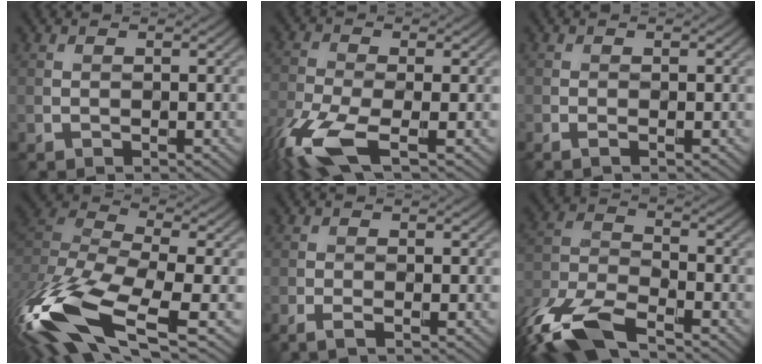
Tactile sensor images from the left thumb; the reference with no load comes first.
{"total": 9.1, "force": [-4.9, 3.1, 7.1], "torque": [-0.170, -0.022, -0.108]}
{"total": 0.8, "force": [-0.2, 0.1, 0.7], "torque": [-0.020, 0.000, -0.008]}
{"total": 17.2, "force": [-7.9, 6.4, 13.9], "torque": [-0.350, -0.024, -0.145]}
{"total": 1.4, "force": [-0.6, 0.1, 1.2], "torque": [-0.031, -0.001, -0.020]}
{"total": 11.6, "force": [-8.3, 3.8, 7.1], "torque": [-0.160, -0.016, -0.182]}